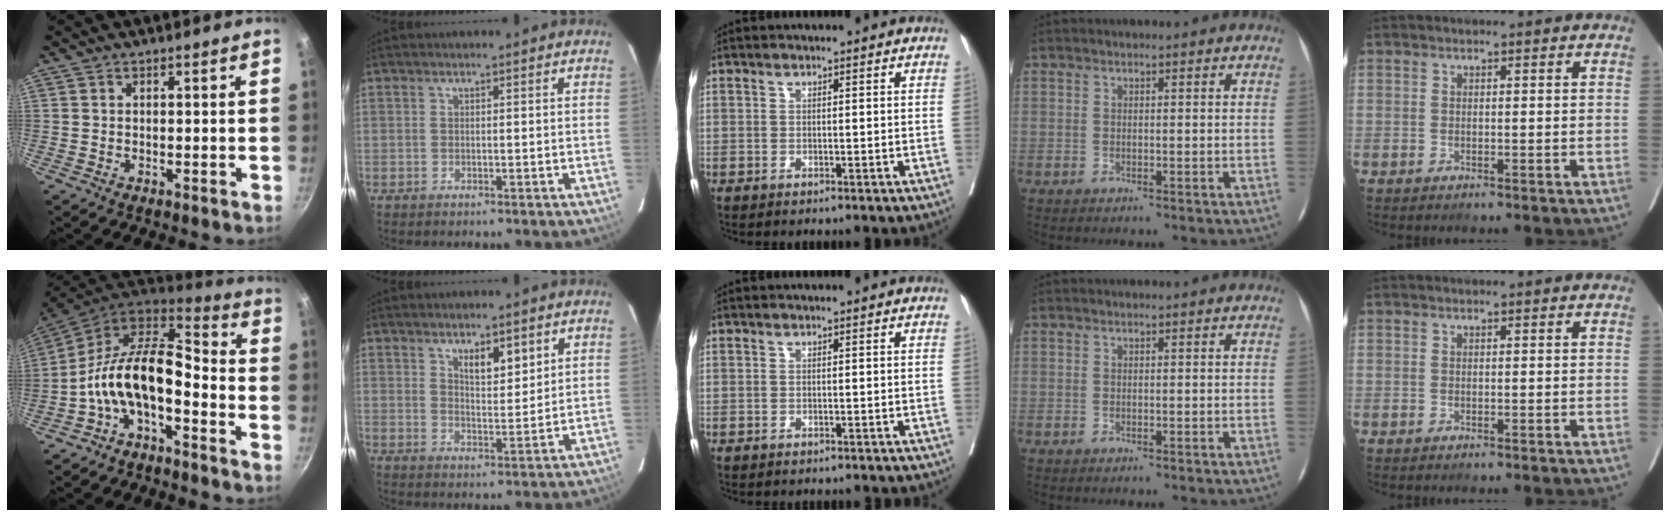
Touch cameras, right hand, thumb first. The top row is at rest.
{"thumb": {"total": 14.1, "force": [-5.1, 6.4, 11.4], "torque": [-0.192, 0.091, -0.100]}, "index": {"total": 5.0, "force": [2.9, 1.6, 3.7], "torque": [-0.064, -0.002, 0.052]}, "middle": {"total": 3.5, "force": [-3.2, 0.7, 1.2], "torque": [-0.017, -0.003, -0.039]}}